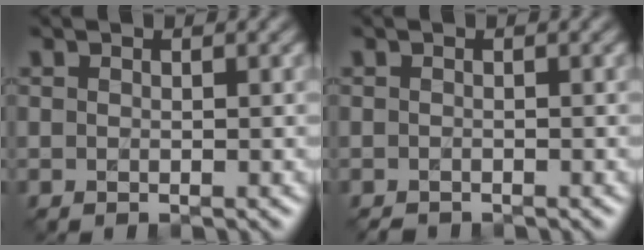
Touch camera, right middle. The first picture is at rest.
{"total": 0.8, "force": [-0.7, 0.3, 0.2], "torque": [-0.005, -0.007, -0.012]}